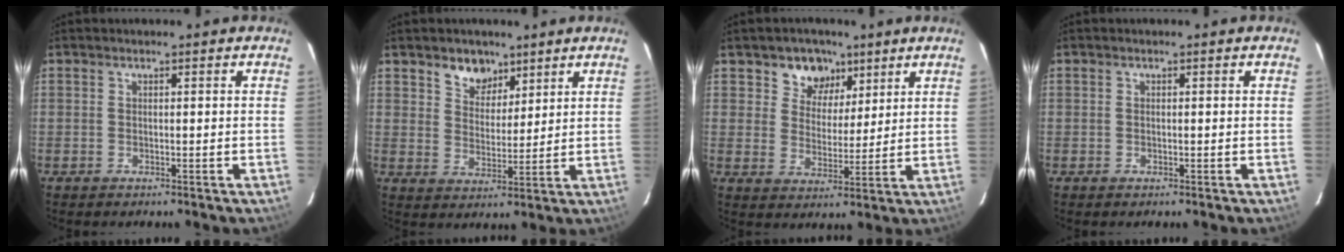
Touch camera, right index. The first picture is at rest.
{"total": 6.2, "force": [4.3, 4.0, 2.0], "torque": [-0.027, 0.006, 0.080]}
{"total": 7.4, "force": [4.4, 5.7, 1.8], "torque": [-0.029, 0.006, 0.076]}
{"total": 0.5, "force": [0.0, 0.3, 0.4], "torque": [-0.007, 0.000, 0.000]}